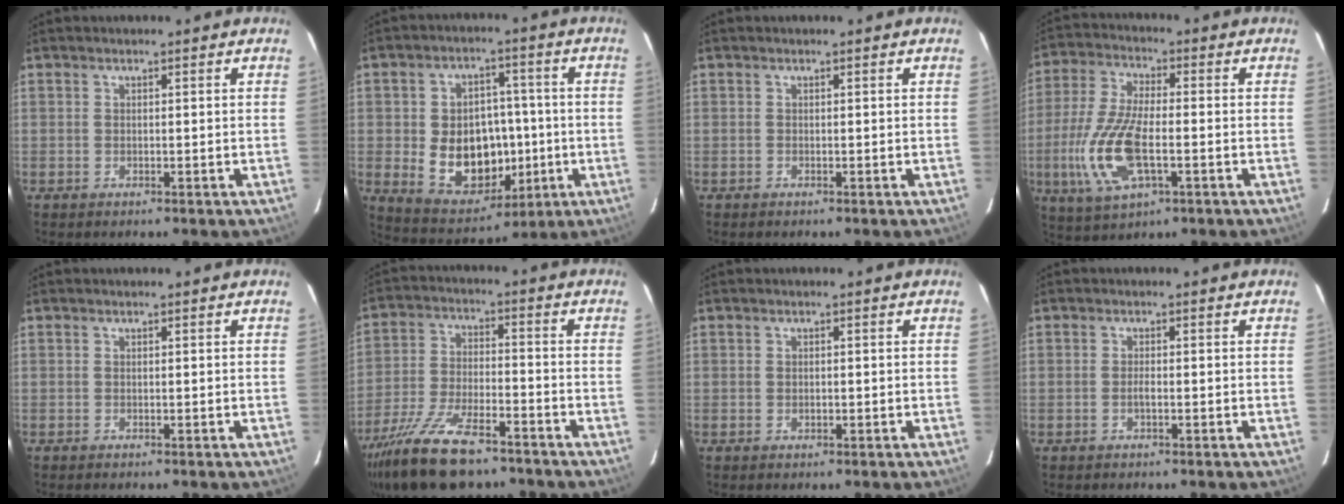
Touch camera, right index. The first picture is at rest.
{"total": 14.7, "force": [-2.1, 11.2, 9.3], "torque": [-0.190, 0.009, -0.005]}
{"total": 0.0}
{"total": 14.5, "force": [-3.6, 5.7, 12.9], "torque": [-0.282, -0.009, -0.069]}
{"total": 0.0}
{"total": 17.3, "force": [-13.0, 5.6, 9.9], "torque": [-0.212, -0.035, -0.232]}
{"total": 0.9, "force": [-0.1, 0.8, 0.4], "torque": [-0.006, 0.001, -0.001]}
{"total": 1.0, "force": [-0.5, 0.3, 0.8], "torque": [-0.017, 0.001, -0.009]}